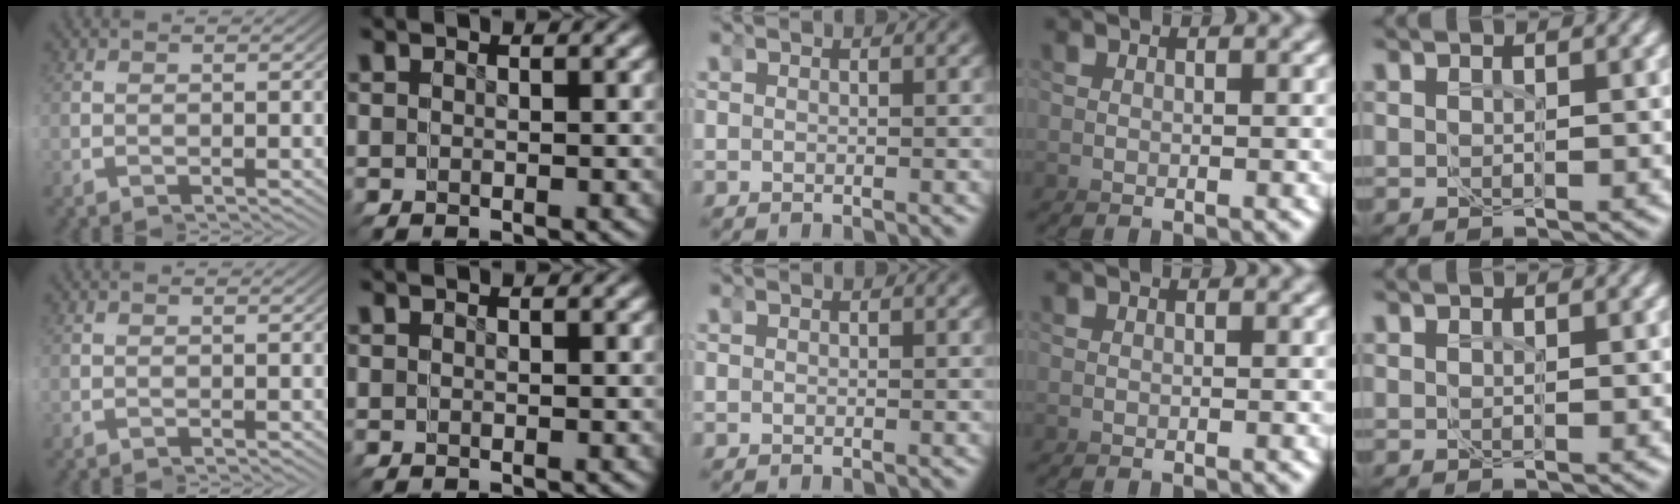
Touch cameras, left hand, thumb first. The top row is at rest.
{}